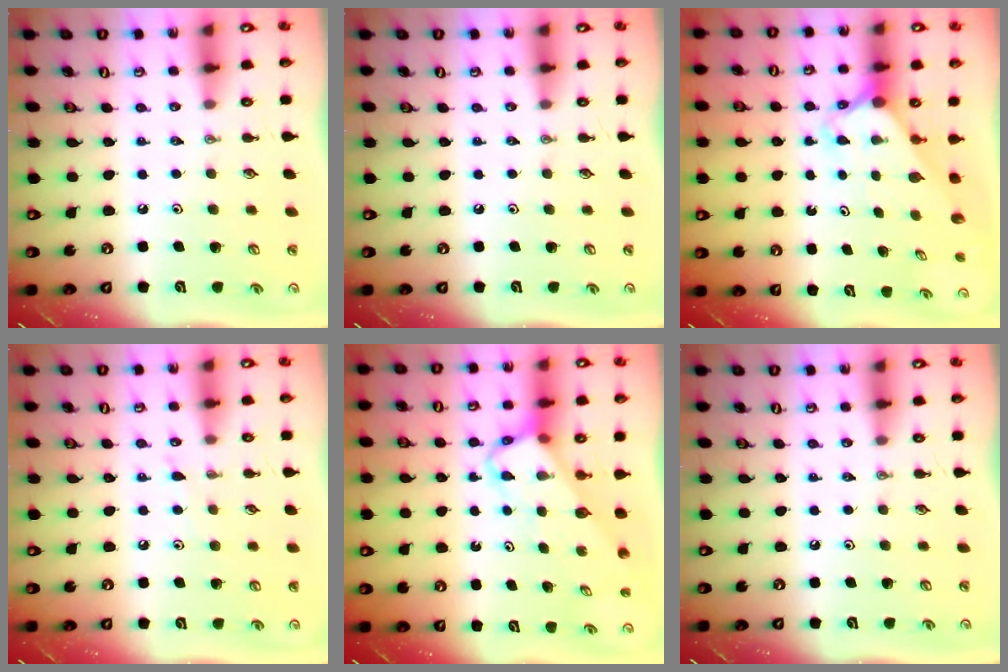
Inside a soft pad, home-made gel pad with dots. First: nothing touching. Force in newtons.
{"total": 0.0}
{"total": 2.3, "press": 2.3, "slide": 0.2}
{"total": 3.2, "press": 3.2, "slide": 0.4}
{"total": 3.9, "press": 3.8, "slide": 0.2}
{"total": 0.0}